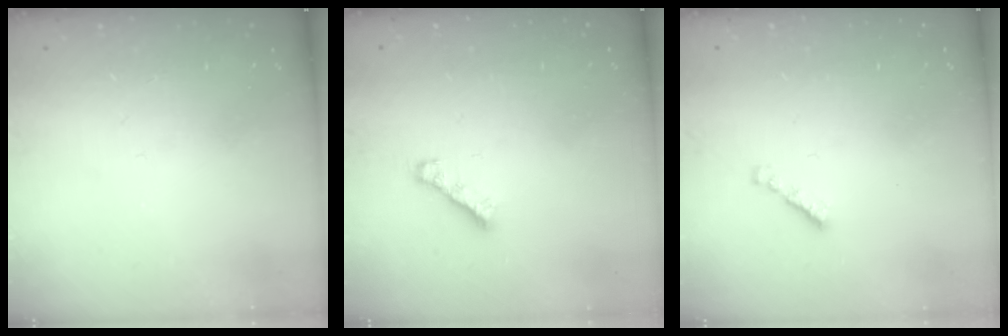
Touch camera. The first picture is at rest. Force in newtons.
{"total": 1.9, "press": 1.8, "slide": 0.6}
{"total": 1.0, "press": 0.8, "slide": 0.5}